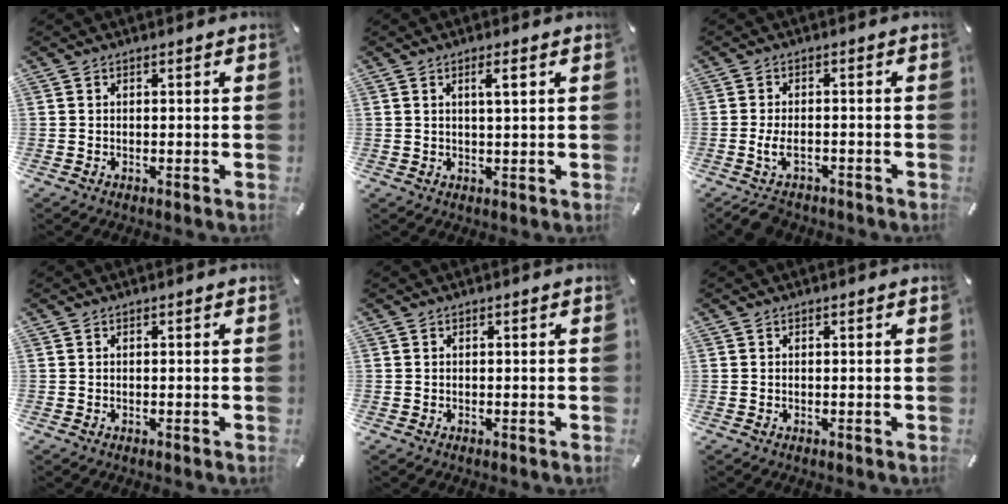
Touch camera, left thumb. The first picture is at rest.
{"total": 3.1, "force": [1.2, 0.5, 2.8], "torque": [-0.058, 0.004, 0.018]}
{"total": 4.8, "force": [-2.6, 2.4, 3.2], "torque": [-0.072, 0.009, -0.051]}
{"total": 0.0}
{"total": 0.0}
{"total": 0.0}